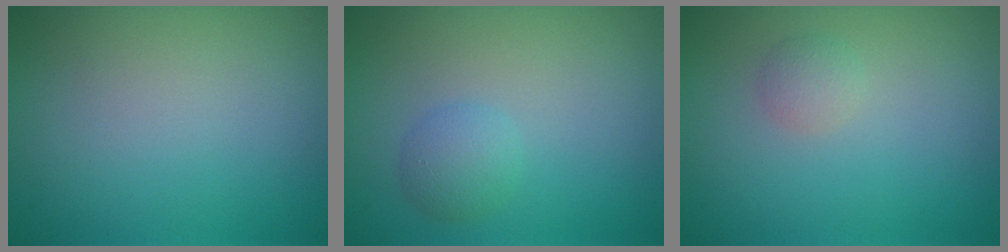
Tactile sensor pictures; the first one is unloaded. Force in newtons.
{"total": 2.0, "press": 2.0, "slide": 0.1}
{"total": 1.2, "press": 1.2, "slide": 0.1}